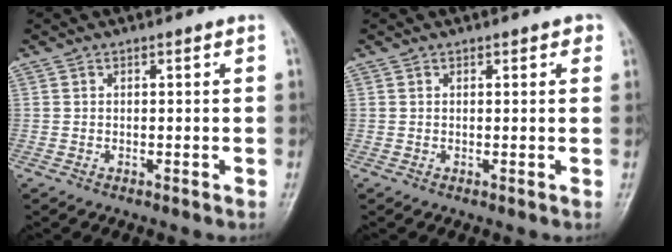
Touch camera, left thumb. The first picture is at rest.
{"total": 1.4, "force": [0.8, 0.7, 0.8], "torque": [0.002, -0.001, 0.005]}